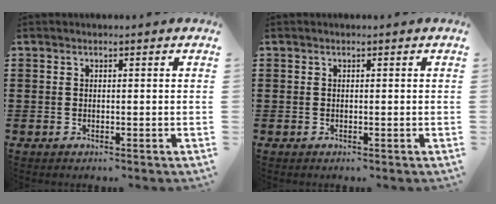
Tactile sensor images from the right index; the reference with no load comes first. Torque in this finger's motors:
{"motor_torque": [1.45, 0.69, 0.00, 0.01]}